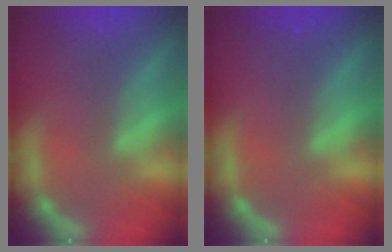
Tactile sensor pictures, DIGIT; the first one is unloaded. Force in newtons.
{"total": 0.0}